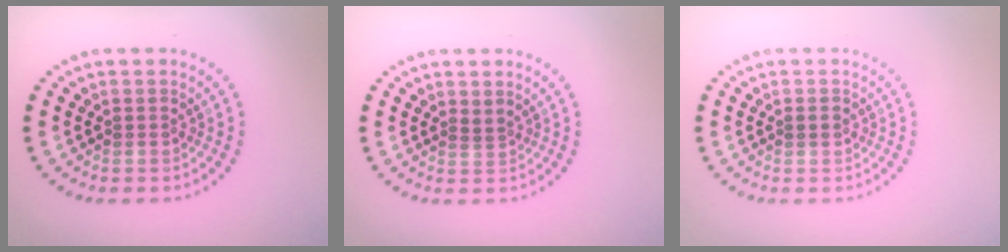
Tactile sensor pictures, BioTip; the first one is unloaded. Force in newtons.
{"total": 0.7, "press": 0.3, "slide": 0.6}
{"total": 1.1, "press": 1.1, "slide": 0.2}